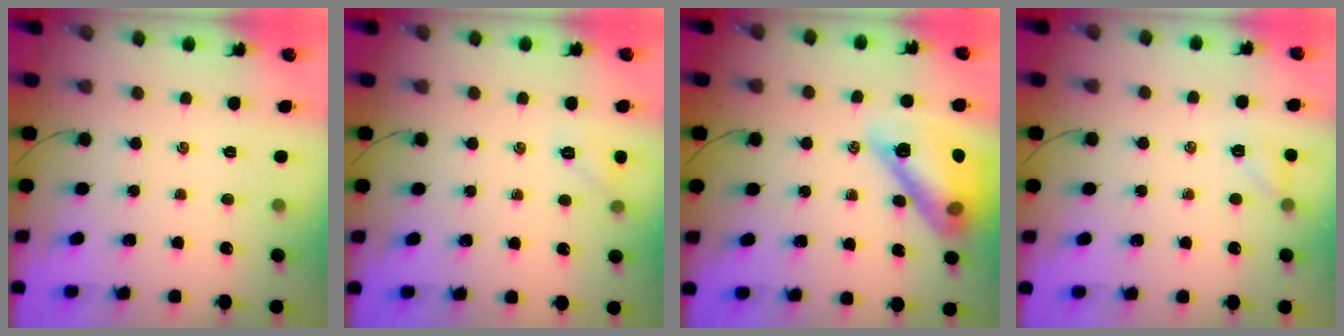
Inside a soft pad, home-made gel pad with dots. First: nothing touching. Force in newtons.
{"total": 5.0, "press": 4.8, "slide": 1.4}
{"total": 19.4, "press": 19.2, "slide": 2.6}
{"total": 4.0, "press": 3.8, "slide": 1.3}